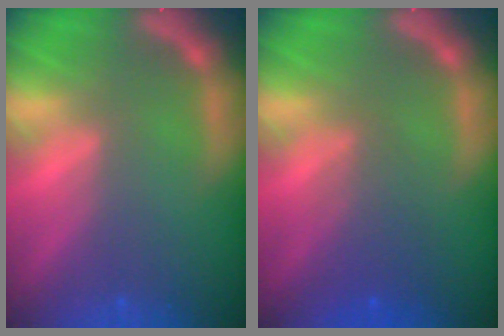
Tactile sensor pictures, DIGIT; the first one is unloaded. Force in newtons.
{"total": 3.0}